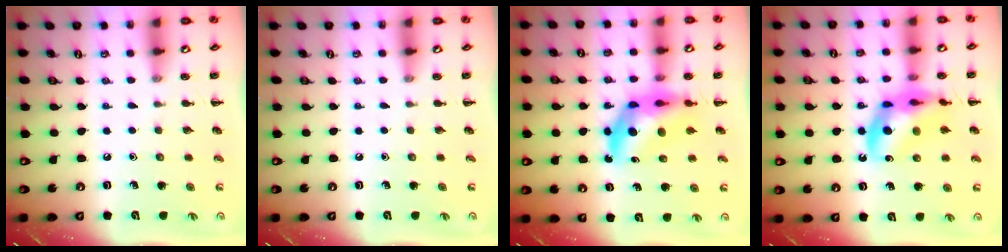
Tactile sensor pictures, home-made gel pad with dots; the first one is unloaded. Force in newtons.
{"total": 0.0}
{"total": 10.7, "press": 10.2, "slide": 3.4}
{"total": 14.4, "press": 14.0, "slide": 3.4}